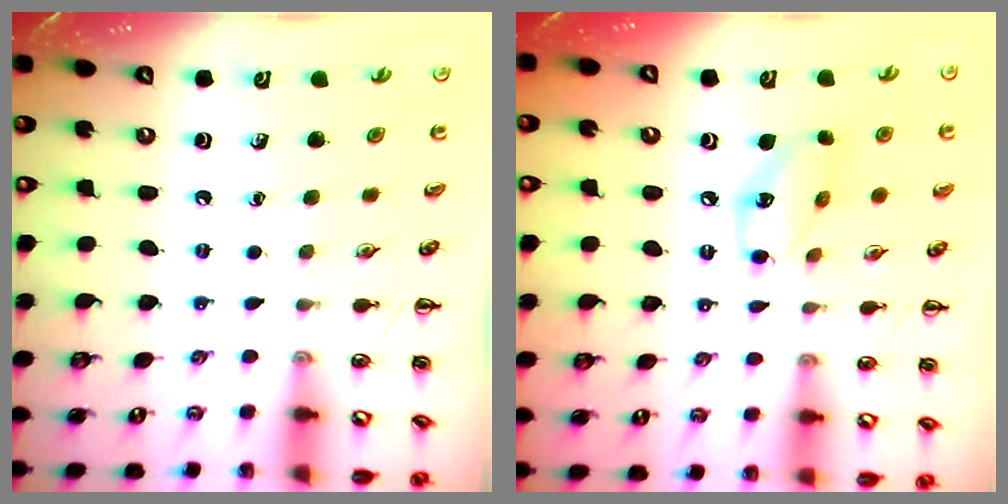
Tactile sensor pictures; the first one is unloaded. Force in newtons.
{"total": 10.0, "press": 9.9, "slide": 1.0}